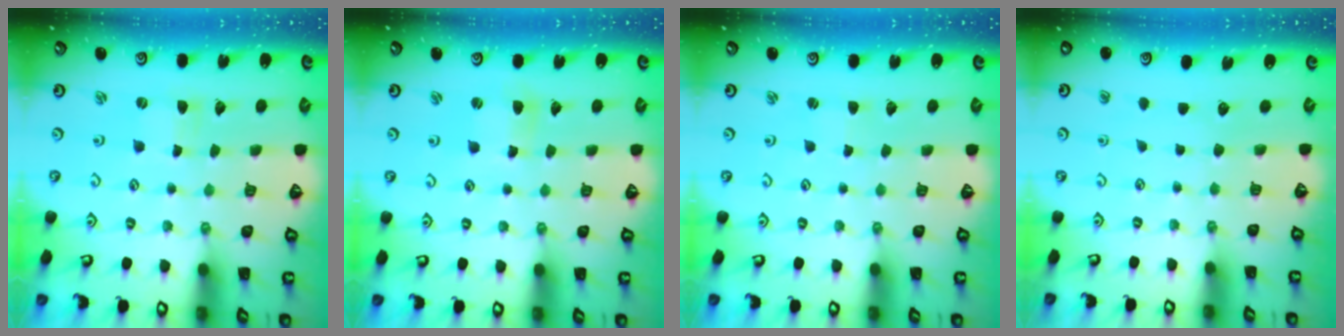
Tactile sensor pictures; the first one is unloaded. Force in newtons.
{"total": 2.5, "press": 2.5, "slide": 0.3}
{"total": 0.9, "press": 0.8, "slide": 0.1}
{"total": 0.0}